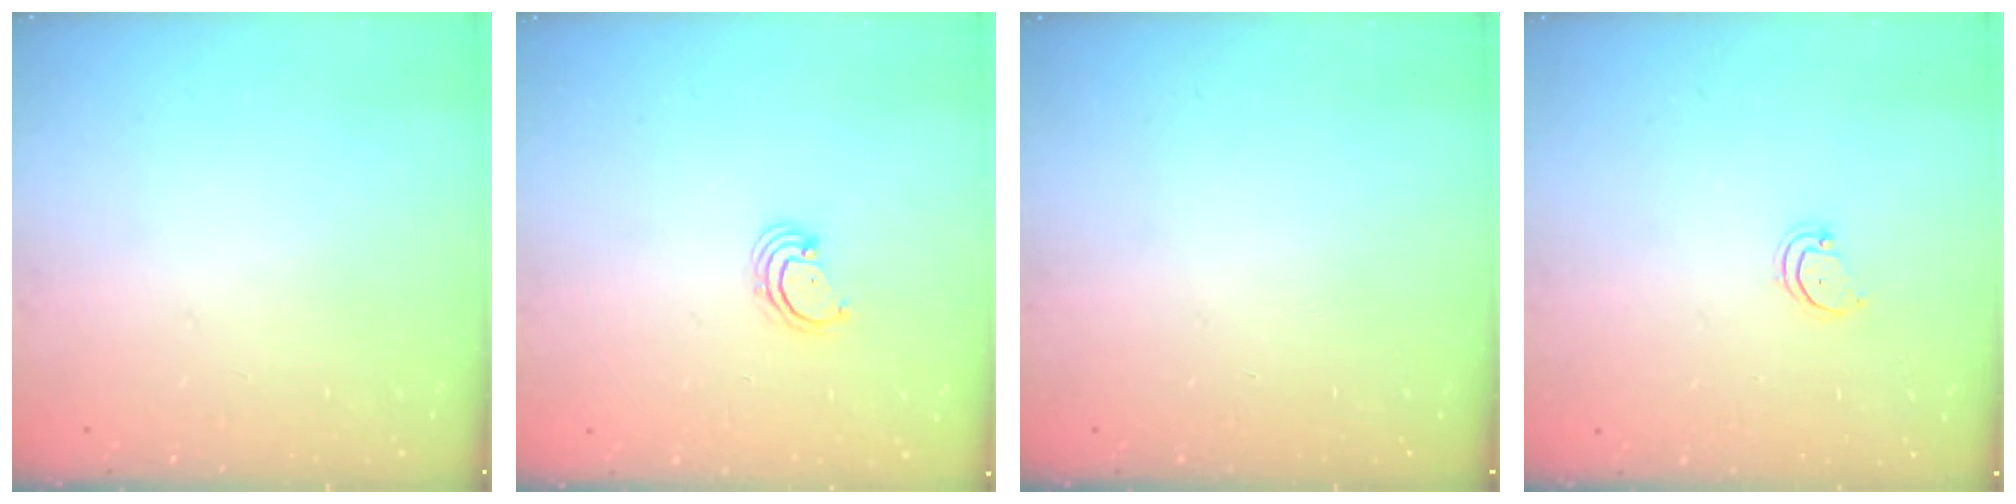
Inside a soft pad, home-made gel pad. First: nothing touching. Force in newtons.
{"total": 2.6, "press": 2.6, "slide": 0.3}
{"total": 0.0}
{"total": 2.6, "press": 2.6, "slide": 0.2}